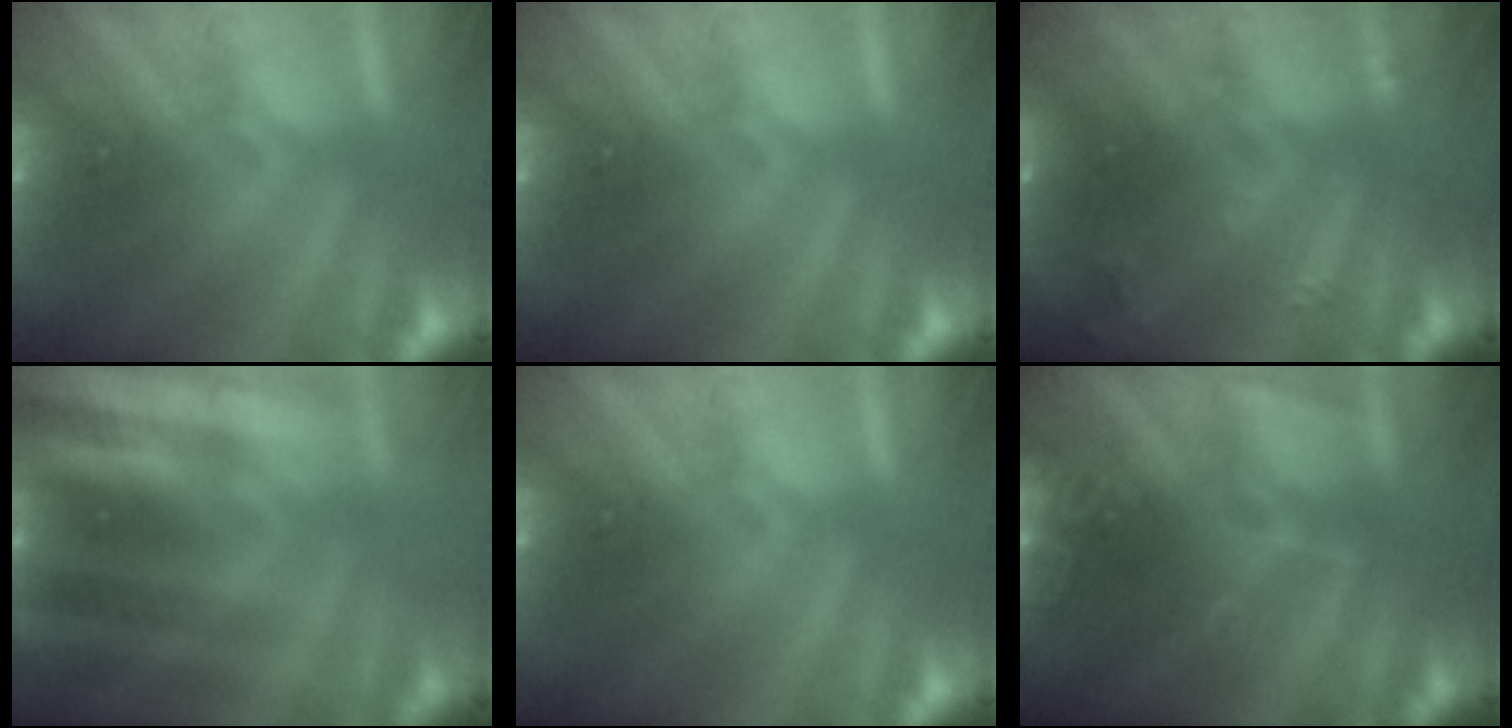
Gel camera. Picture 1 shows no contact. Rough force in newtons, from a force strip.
{"total": 0.0}
{"total": 2.4}
{"total": 3.6}
{"total": 0.0}
{"total": 2.7}